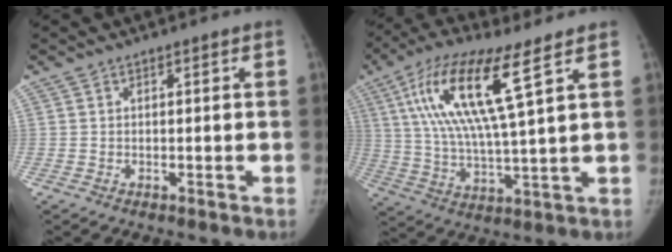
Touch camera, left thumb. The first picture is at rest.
{"total": 16.9, "force": [7.0, 3.2, 15.1], "torque": [-0.311, -0.018, 0.128]}